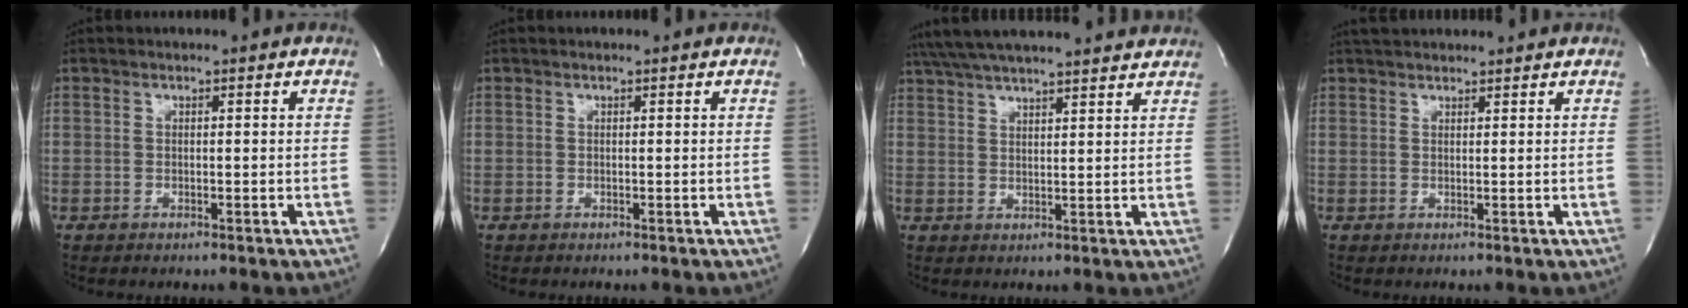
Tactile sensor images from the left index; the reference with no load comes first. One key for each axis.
{"total": 0.0}
{"total": 18.7, "fx": 16.9, "fy": 1.9, "fz": 7.9, "tx": -0.142, "ty": 0.047, "tz": 0.244}
{"total": 4.9, "fx": 4.6, "fy": 1.0, "fz": 1.5, "tx": -0.026, "ty": 0.034, "tz": 0.070}